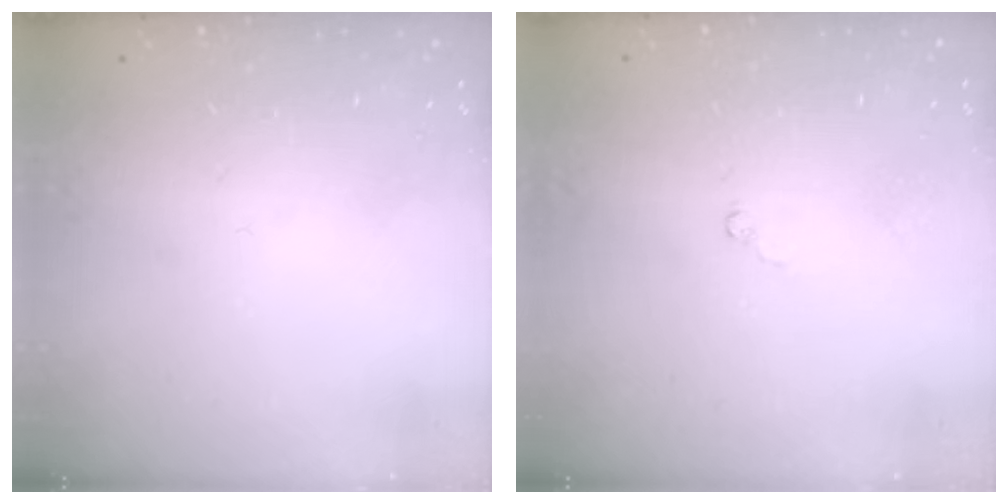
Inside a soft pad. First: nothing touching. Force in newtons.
{"total": 2.4, "press": 2.3, "slide": 0.3}